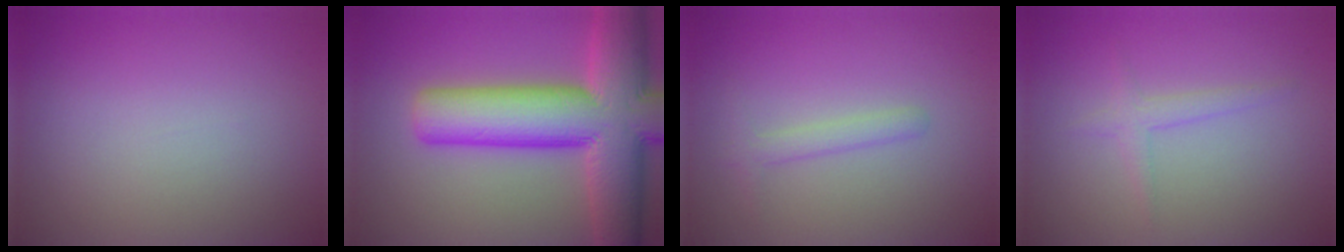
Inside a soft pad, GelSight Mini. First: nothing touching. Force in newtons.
{"total": 13.8, "press": 13.8, "slide": 0.8}
{"total": 1.8, "press": 1.8, "slide": 0.2}
{"total": 1.4, "press": 1.4, "slide": 0.1}